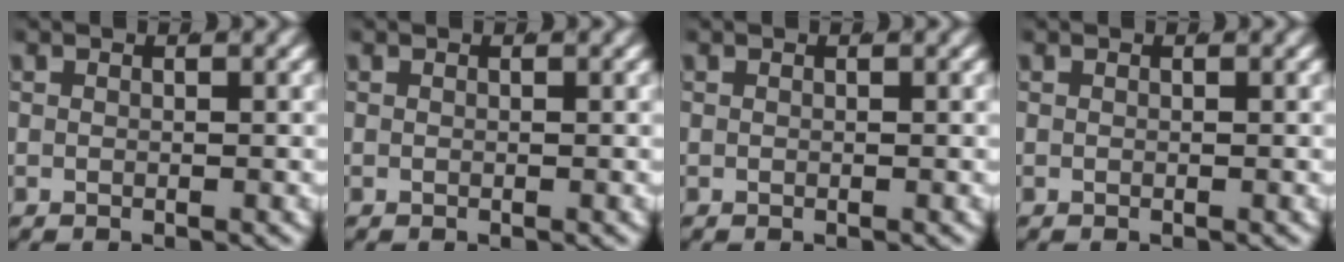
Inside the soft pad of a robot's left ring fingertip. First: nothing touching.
{"total": 0.0}
{"total": 0.0}
{"total": 0.0}